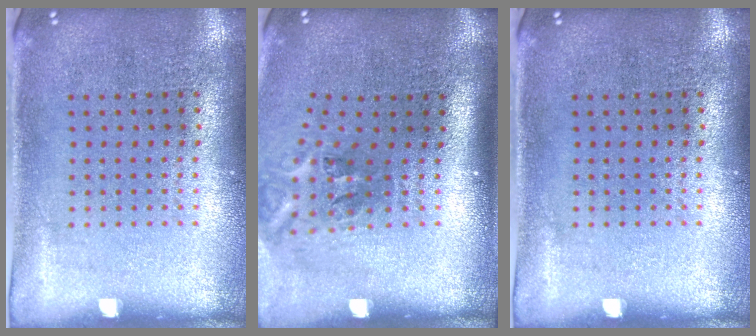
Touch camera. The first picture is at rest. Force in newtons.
{"total": 2.3, "press": 1.3, "slide": 1.9}
{"total": 0.0}